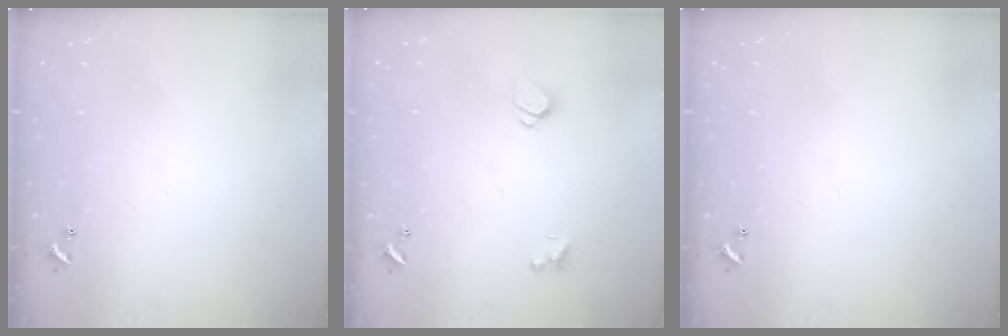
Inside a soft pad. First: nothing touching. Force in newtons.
{"total": 1.3, "press": 1.2, "slide": 0.4}
{"total": 0.0}